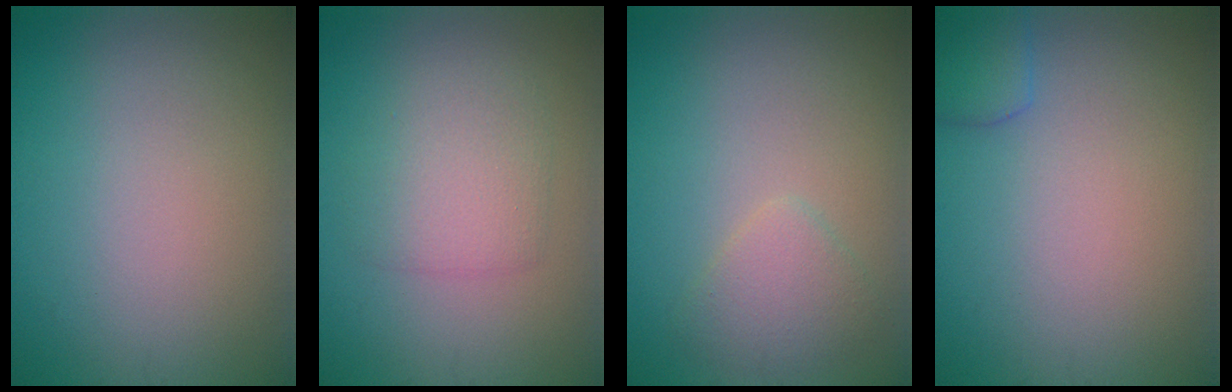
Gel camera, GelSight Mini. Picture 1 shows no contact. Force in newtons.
{"total": 2.8, "press": 2.8, "slide": 0.0}
{"total": 2.2, "press": 2.2, "slide": 0.2}
{"total": 2.0, "press": 2.0, "slide": 0.1}